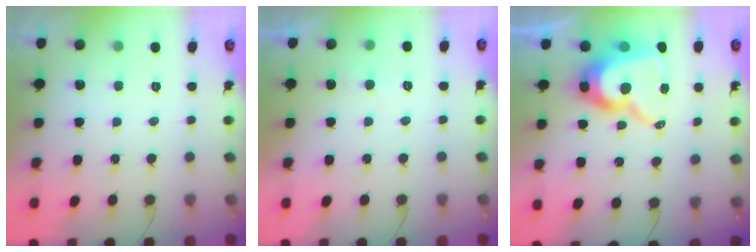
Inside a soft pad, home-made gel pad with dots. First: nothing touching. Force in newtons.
{"total": 3.9, "press": 3.8, "slide": 0.5}
{"total": 15.7, "press": 15.7, "slide": 1.3}